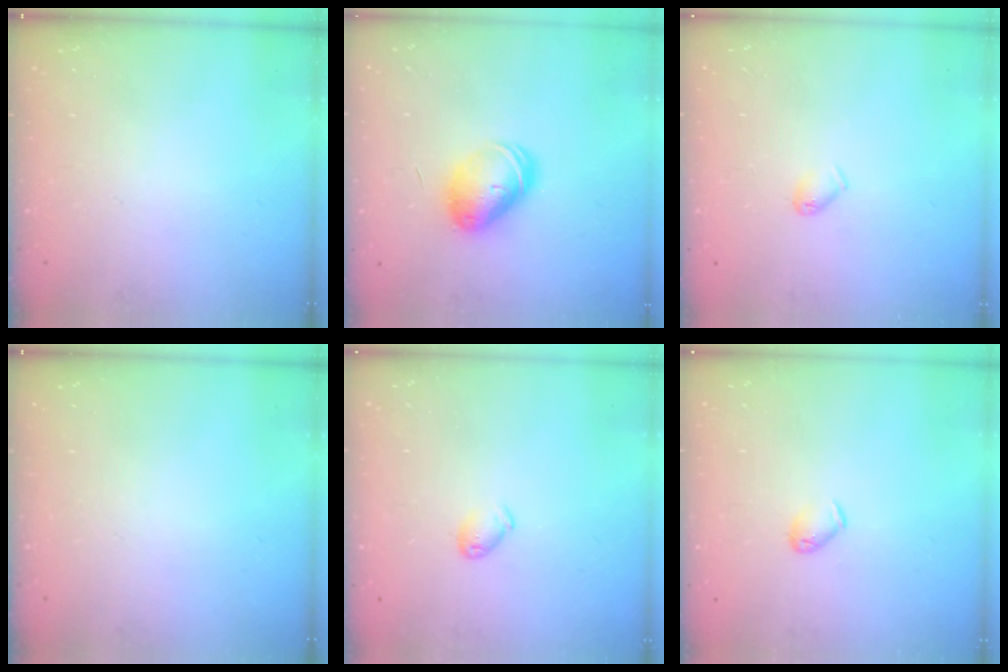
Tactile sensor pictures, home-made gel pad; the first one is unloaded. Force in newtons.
{"total": 8.5, "press": 8.4, "slide": 1.0}
{"total": 3.9, "press": 3.8, "slide": 0.6}
{"total": 0.0}
{"total": 4.9, "press": 4.9, "slide": 0.7}
{"total": 3.6, "press": 3.5, "slide": 0.8}